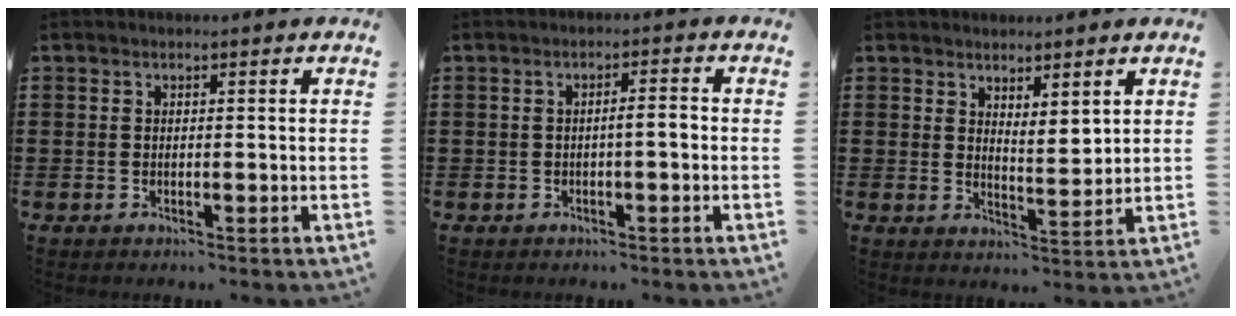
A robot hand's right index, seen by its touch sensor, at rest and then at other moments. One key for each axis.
{"total": 2.0, "fx": -0.5, "fy": 0.2, "fz": 1.9, "tx": -0.034, "ty": 0.000, "tz": -0.009}
{"total": 2.8, "fx": 2.7, "fy": 0.6, "fz": 0.5, "tx": -0.018, "ty": -0.001, "tz": 0.052}